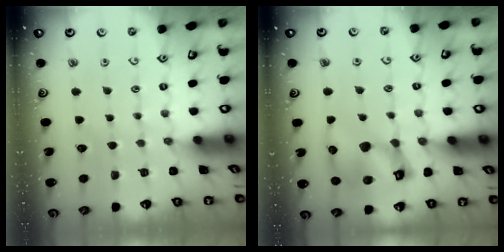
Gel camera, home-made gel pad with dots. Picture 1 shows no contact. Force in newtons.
{"total": 14.8, "press": 14.7, "slide": 2.0}